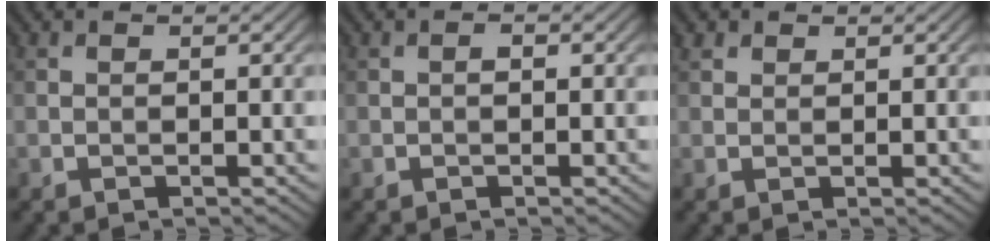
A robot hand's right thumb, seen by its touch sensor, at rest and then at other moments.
{"total": 0.6, "force": [-0.1, 0.3, 0.5], "torque": [-0.007, 0.002, -0.002]}
{"total": 1.3, "force": [0.9, 0.8, 0.3], "torque": [-0.008, 0.005, 0.019]}